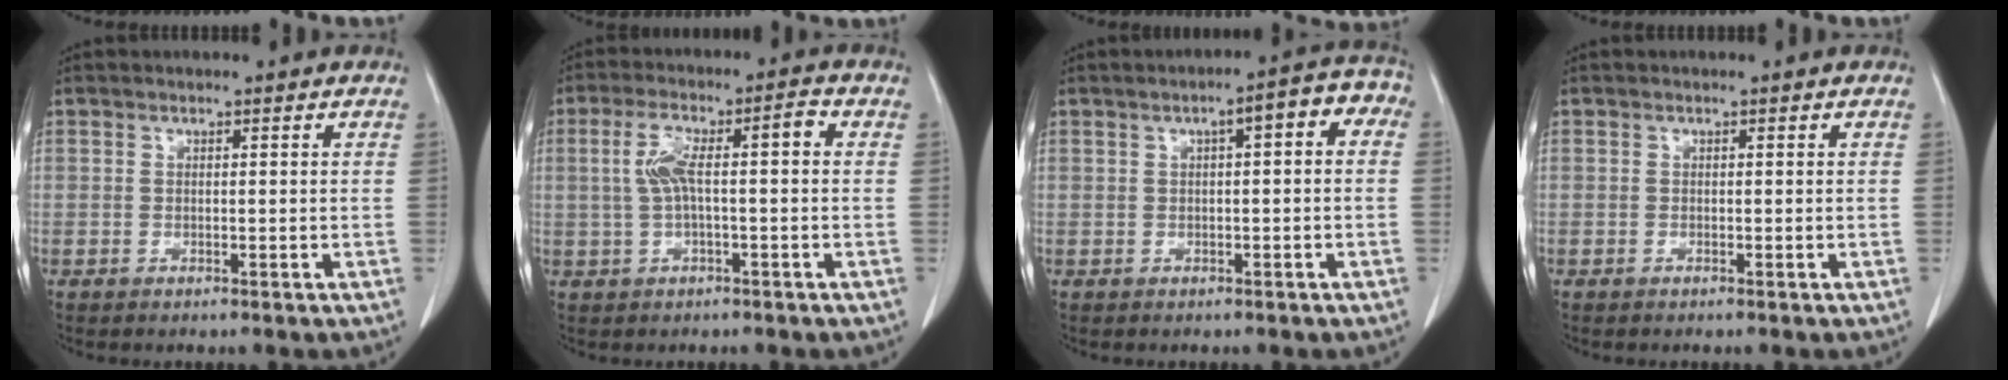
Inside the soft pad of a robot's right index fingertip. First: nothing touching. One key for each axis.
{"total": 7.1, "fx": 0.6, "fy": 1.4, "fz": 6.9, "tx": -0.141, "ty": 0.036, "tz": 0.013}
{"total": 5.8, "fx": 1.2, "fy": 1.5, "fz": 5.5, "tx": -0.068, "ty": 0.030, "tz": 0.007}
{"total": 0.0}